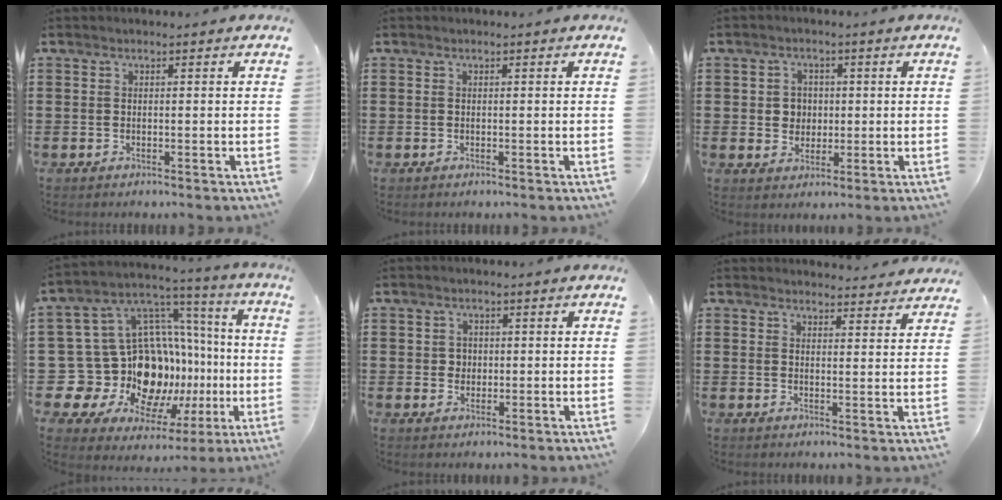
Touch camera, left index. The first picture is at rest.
{"total": 0.0}
{"total": 3.4, "force": [0.3, 3.1, 1.3], "torque": [-0.030, 0.005, 0.000]}
{"total": 18.9, "force": [-3.1, 16.2, 9.1], "torque": [-0.191, -0.055, 0.010]}
{"total": 1.7, "force": [0.4, 1.6, 0.5], "torque": [-0.016, 0.009, 0.007]}
{"total": 3.3, "force": [3.3, 0.2, 0.2], "torque": [-0.006, -0.016, 0.061]}